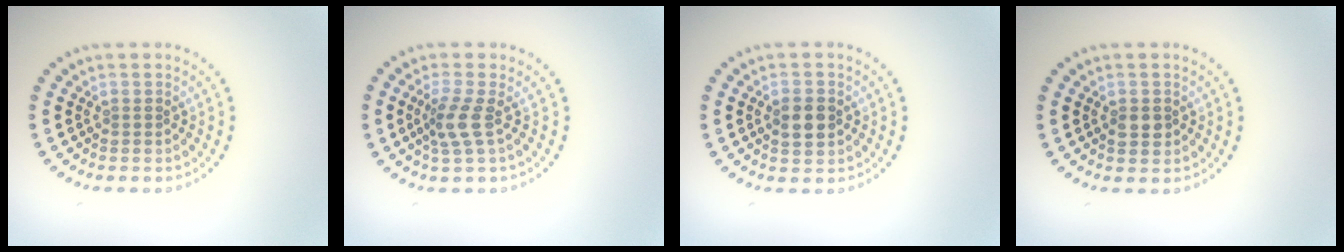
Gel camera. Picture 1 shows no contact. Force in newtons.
{"total": 2.4, "press": 1.9, "slide": 1.5}
{"total": 2.4, "press": 2.4, "slide": 0.2}
{"total": 1.7, "press": 1.7, "slide": 0.2}